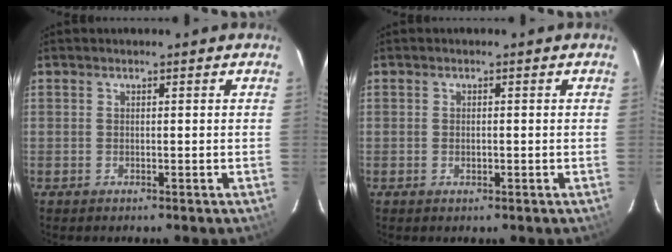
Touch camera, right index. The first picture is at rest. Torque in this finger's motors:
{"motor_torque": [-0.09, 0.11, -0.07, 0.00]}